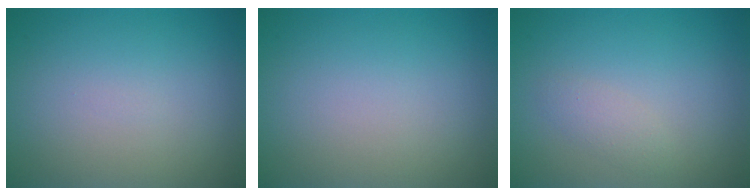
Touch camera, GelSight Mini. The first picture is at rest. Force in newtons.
{"total": 0.0}
{"total": 1.3, "press": 1.3, "slide": 0.0}